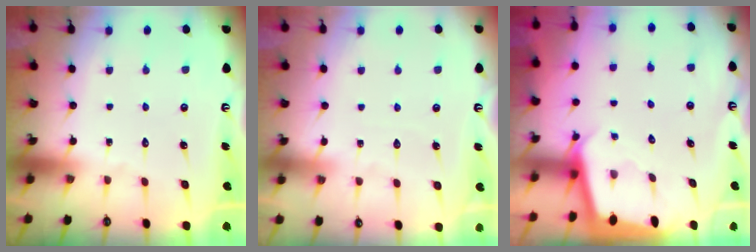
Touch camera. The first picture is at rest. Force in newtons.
{"total": 5.2, "press": 5.2, "slide": 0.5}
{"total": 1.8, "press": 1.8, "slide": 0.1}